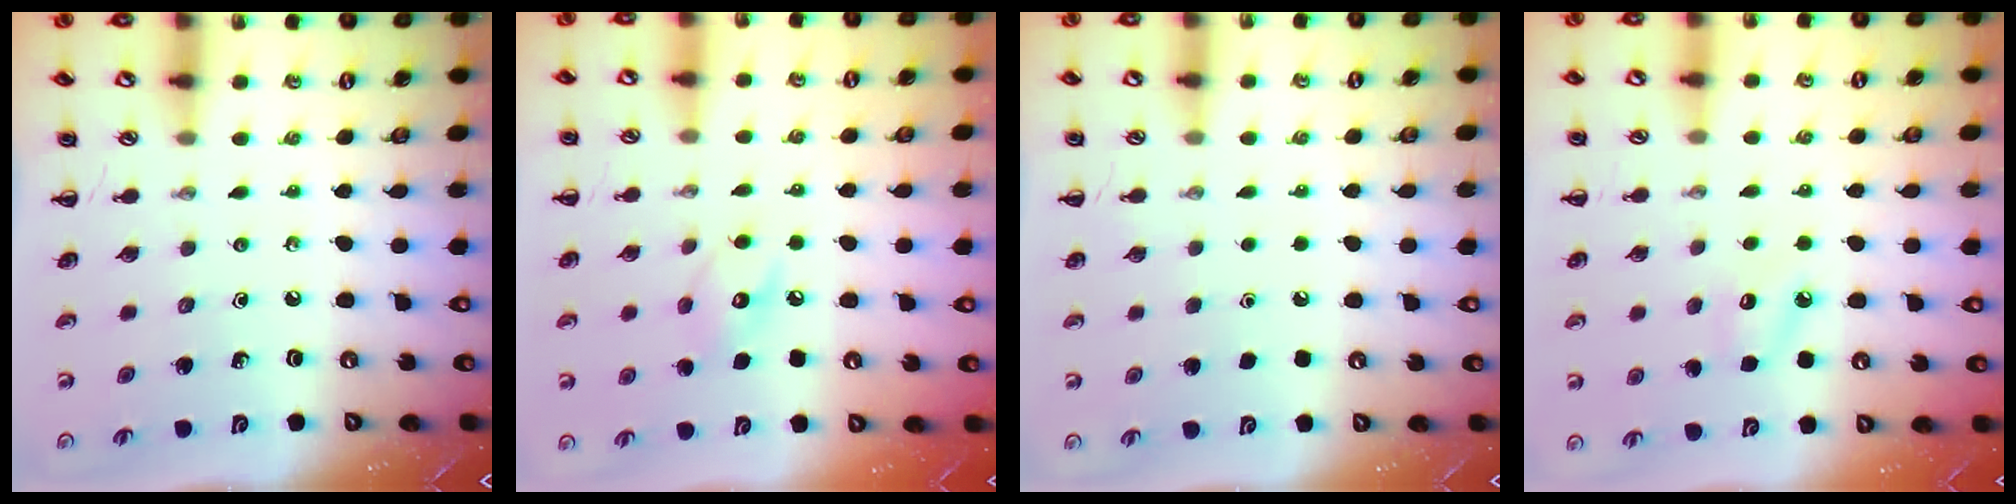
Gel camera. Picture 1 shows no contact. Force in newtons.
{"total": 8.0, "press": 7.9, "slide": 1.3}
{"total": 1.7, "press": 1.6, "slide": 0.1}
{"total": 6.7, "press": 6.5, "slide": 1.6}